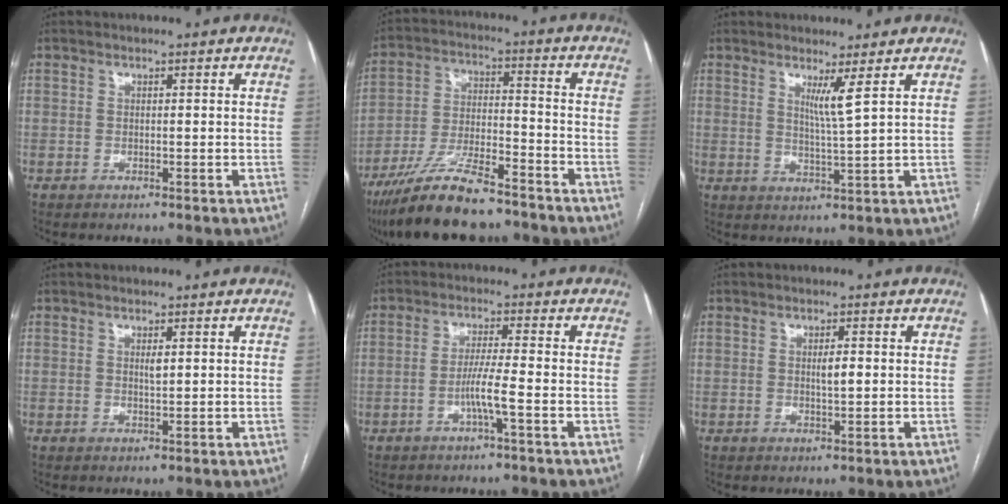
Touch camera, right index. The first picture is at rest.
{"total": 14.0, "force": [-11.4, 2.5, 7.8], "torque": [-0.152, -0.016, -0.200]}
{"total": 3.4, "force": [1.8, -1.2, 2.7], "torque": [-0.050, -0.018, 0.036]}
{"total": 1.2, "force": [0.4, 0.2, 1.1], "torque": [-0.020, -0.001, 0.007]}
{"total": 4.3, "force": [-1.7, -0.7, 4.0], "torque": [-0.075, 0.001, -0.033]}
{"total": 2.1, "force": [0.2, 0.5, 2.1], "torque": [-0.036, 0.000, 0.005]}